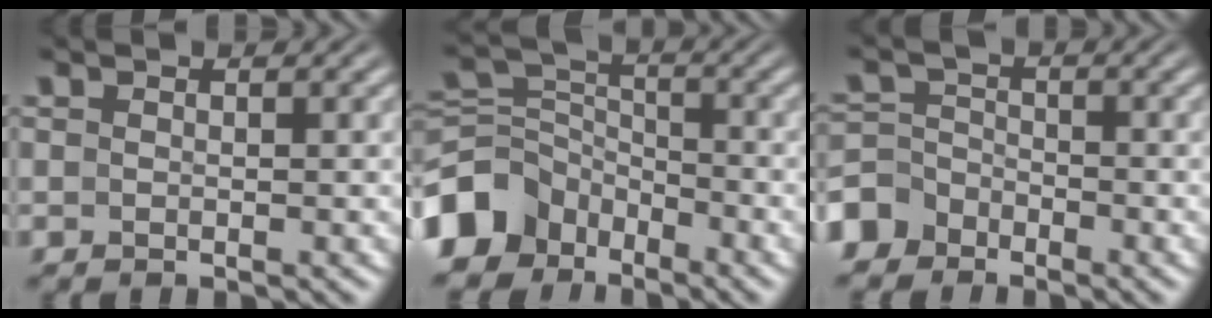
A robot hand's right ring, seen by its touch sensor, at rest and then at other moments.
{"total": 8.2, "force": [-3.3, 6.6, 3.6], "torque": [-0.088, -0.043, -0.050]}
{"total": 4.6, "force": [-3.2, 3.2, 1.1], "torque": [-0.030, -0.028, -0.043]}